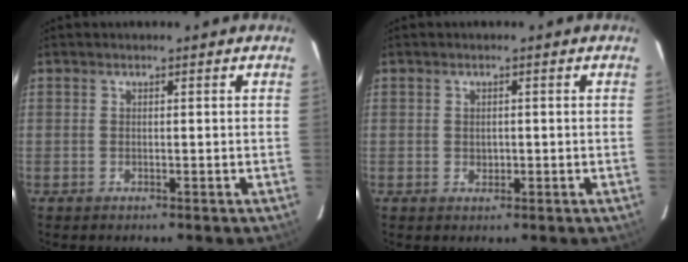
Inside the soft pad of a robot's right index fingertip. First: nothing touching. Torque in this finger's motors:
{"motor_torque": [-0.05, 0.01, -0.02, 0.00]}